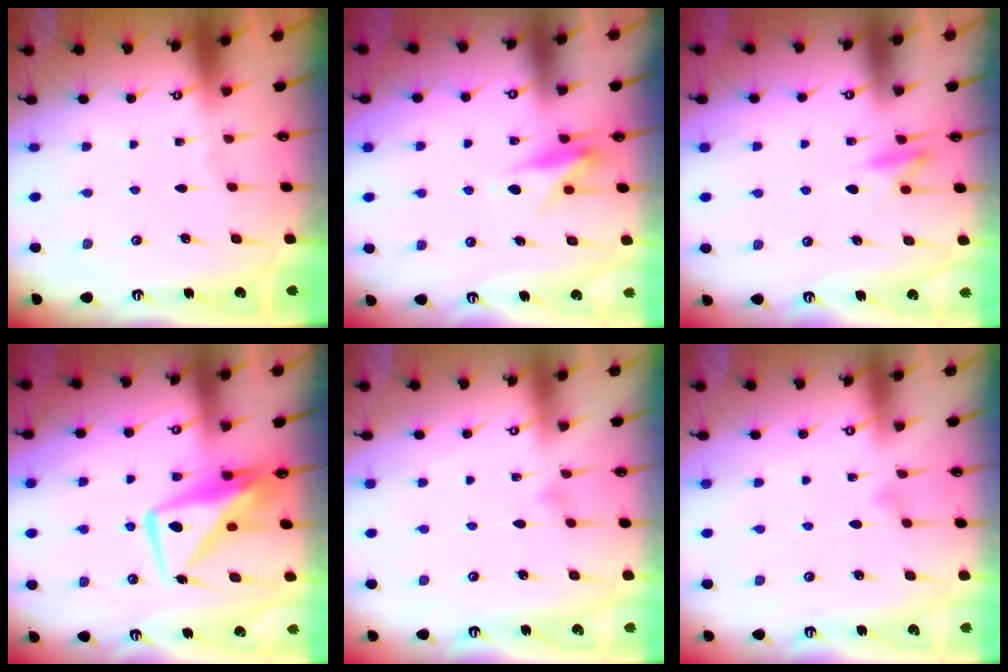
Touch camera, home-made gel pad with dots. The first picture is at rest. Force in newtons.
{"total": 9.5, "press": 9.5, "slide": 0.4}
{"total": 7.6, "press": 7.5, "slide": 1.2}
{"total": 9.8, "press": 9.7, "slide": 1.3}
{"total": 4.1, "press": 4.1, "slide": 0.3}
{"total": 3.9, "press": 3.9, "slide": 0.2}